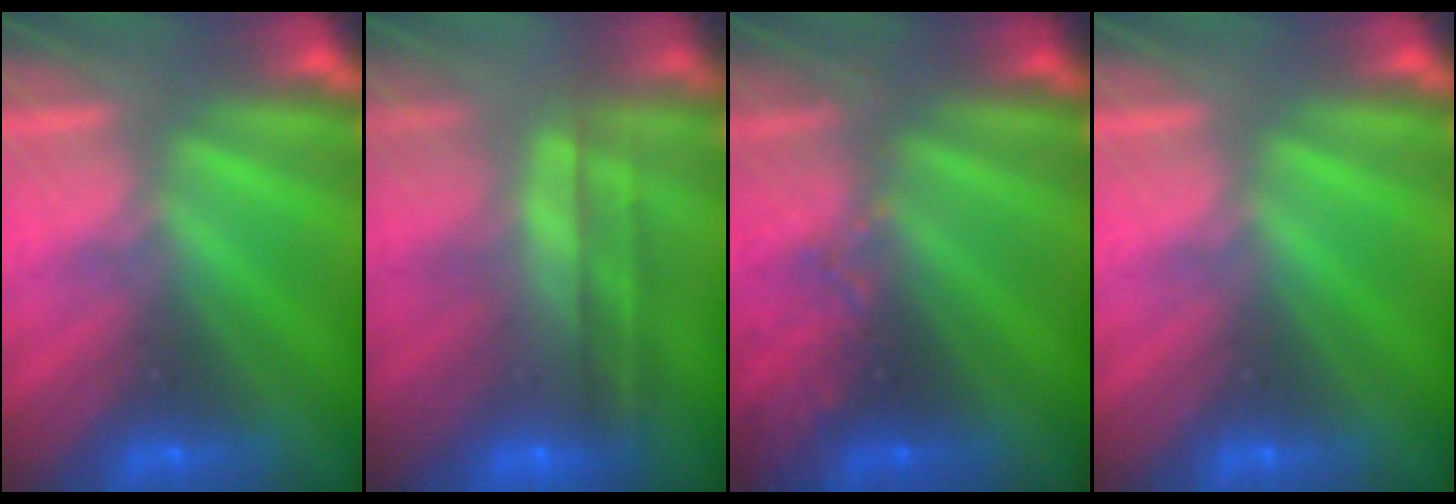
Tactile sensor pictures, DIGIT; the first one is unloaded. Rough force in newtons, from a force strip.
{"total": 8.7}
{"total": 2.9}
{"total": 0.0}